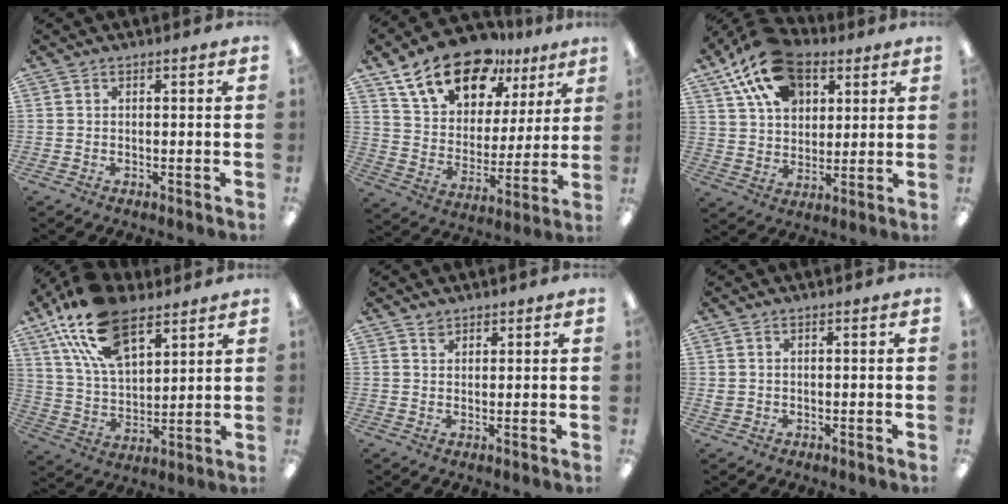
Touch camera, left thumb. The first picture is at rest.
{"total": 18.9, "force": [12.7, 10.5, 9.2], "torque": [-0.159, -0.063, 0.227]}
{"total": 18.7, "force": [10.8, 11.5, 10.1], "torque": [-0.184, -0.035, 0.201]}
{"total": 20.4, "force": [12.2, 10.5, 12.4], "torque": [-0.243, -0.043, 0.220]}
{"total": 2.0, "force": [1.7, 1.0, 0.2], "torque": [0.001, -0.007, 0.032]}
{"total": 1.5, "force": [0.6, 1.2, 0.8], "torque": [-0.018, 0.004, 0.010]}